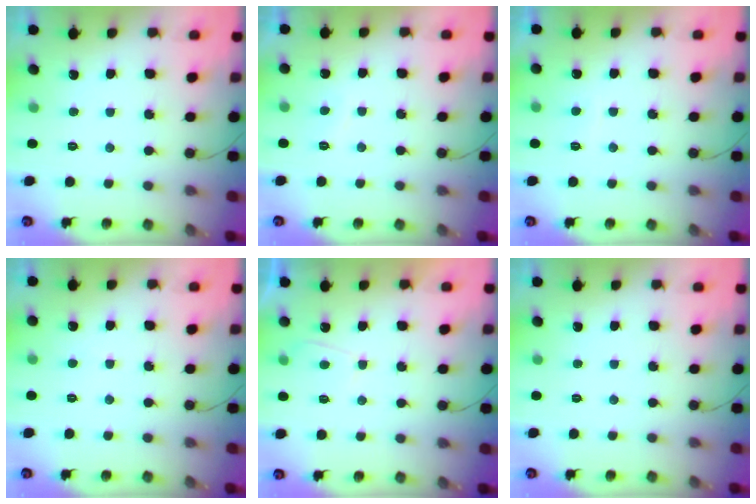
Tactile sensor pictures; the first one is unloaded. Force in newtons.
{"total": 1.8, "press": 1.6, "slide": 0.8}
{"total": 1.6, "press": 1.5, "slide": 0.5}
{"total": 1.9, "press": 1.9, "slide": 0.2}
{"total": 2.7, "press": 2.6, "slide": 0.8}
{"total": 0.0}